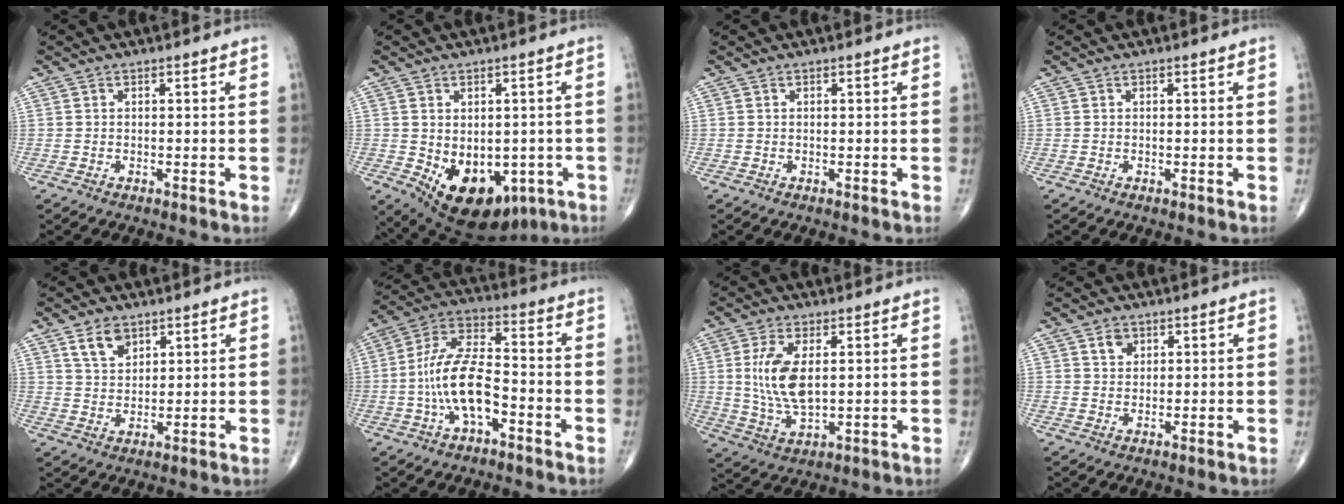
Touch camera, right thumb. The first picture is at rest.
{"total": 15.0, "force": [-4.6, 9.8, 10.4], "torque": [-0.136, -0.004, -0.042]}
{"total": 0.0}
{"total": 0.0}
{"total": 5.7, "force": [3.4, 3.5, 3.0], "torque": [-0.038, -0.022, 0.067]}
{"total": 13.2, "force": [-3.6, 6.3, 11.1], "torque": [-0.216, 0.045, -0.071]}
{"total": 10.4, "force": [1.8, 5.0, 9.0], "torque": [-0.181, -0.014, 0.042]}
{"total": 2.7, "force": [1.4, 1.9, 1.2], "torque": [-0.009, -0.007, 0.024]}